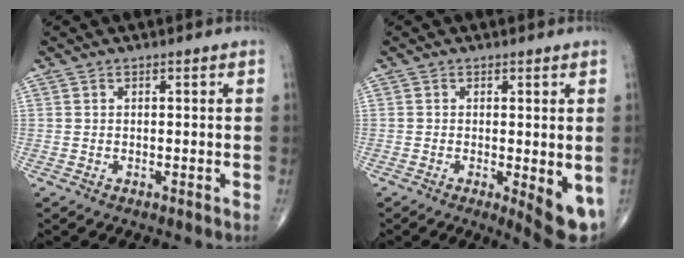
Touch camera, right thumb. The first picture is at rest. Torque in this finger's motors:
{"motor_torque": [1.51, 1.23, 1.16, -0.12, 0.24]}